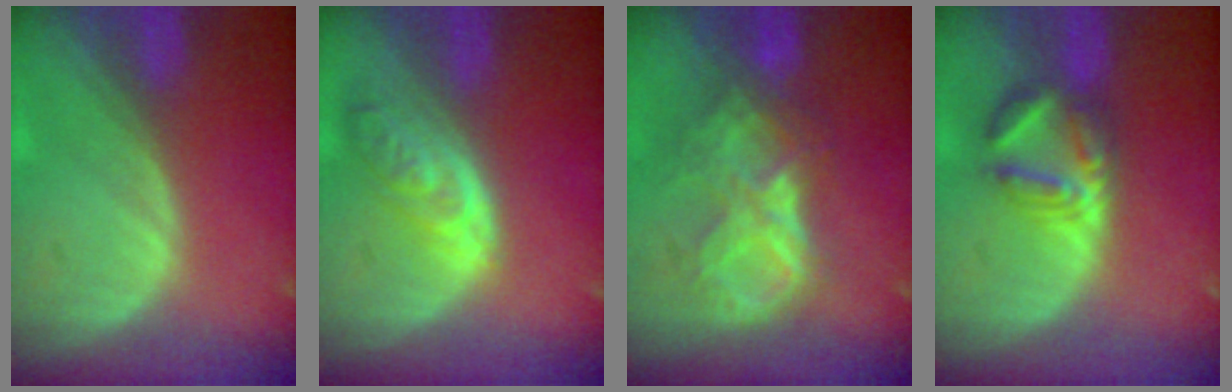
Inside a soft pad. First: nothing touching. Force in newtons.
{"total": 6.1, "press": 5.5, "slide": 2.6}
{"total": 8.6, "press": 7.7, "slide": 3.8}
{"total": 5.8, "press": 5.6, "slide": 1.3}